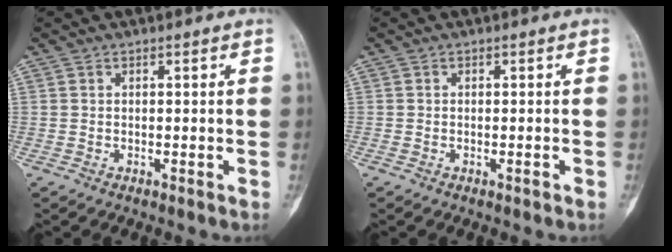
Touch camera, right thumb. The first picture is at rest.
{"total": 0.7, "force": [-0.4, 0.3, 0.5], "torque": [-0.007, 0.001, -0.006]}